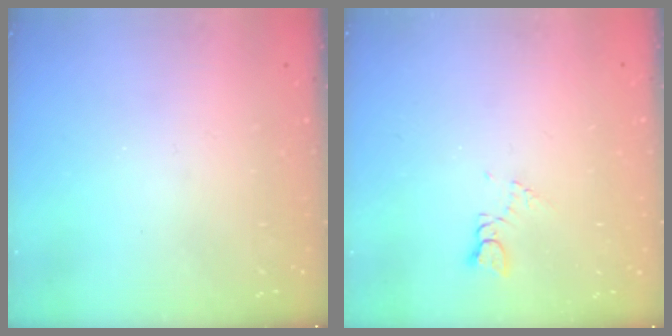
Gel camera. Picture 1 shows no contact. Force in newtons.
{"total": 2.7, "press": 2.7, "slide": 0.3}